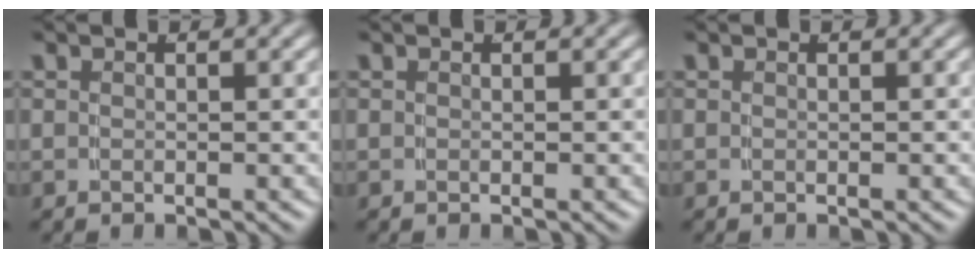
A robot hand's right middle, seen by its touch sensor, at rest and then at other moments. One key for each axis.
{"total": 0.0}
{"total": 0.0}